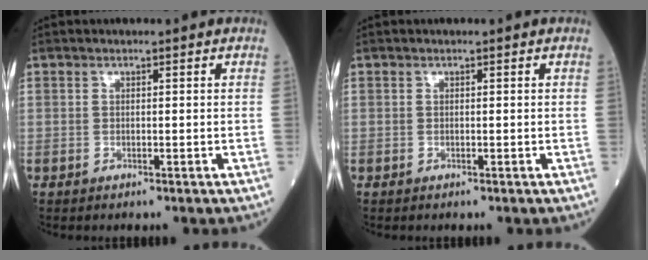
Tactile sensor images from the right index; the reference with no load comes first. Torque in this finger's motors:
{"motor_torque": [0.00, 0.00, -0.02, -0.01]}